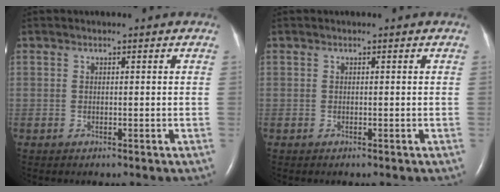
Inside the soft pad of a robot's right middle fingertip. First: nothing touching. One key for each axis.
{"total": 0.0}